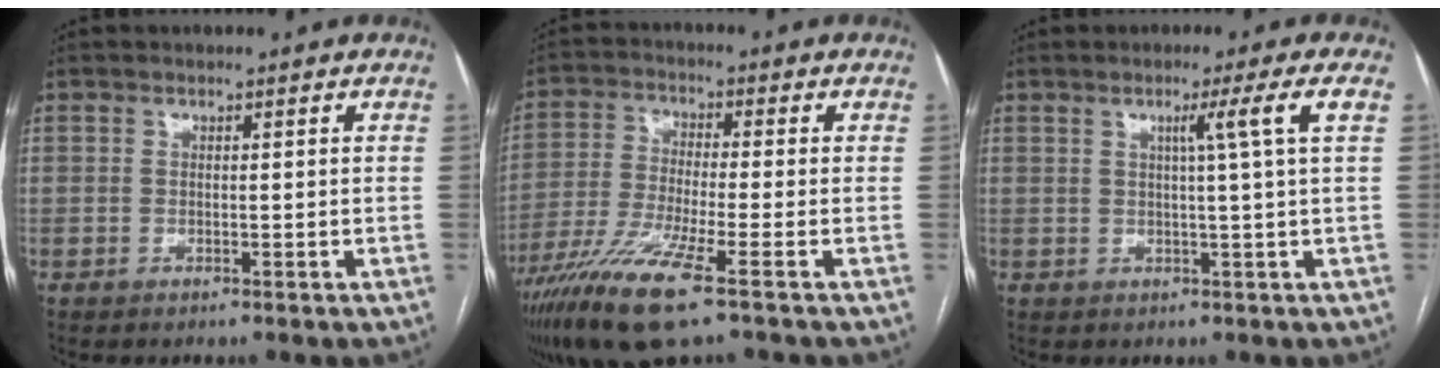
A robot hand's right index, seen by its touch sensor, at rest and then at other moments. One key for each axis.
{"total": 11.9, "fx": -6.9, "fy": 0.4, "fz": 9.6, "tx": -0.197, "ty": -0.028, "tz": -0.131}
{"total": 4.4, "fx": 1.2, "fy": -1.6, "fz": 3.9, "tx": -0.067, "ty": -0.001, "tz": 0.024}